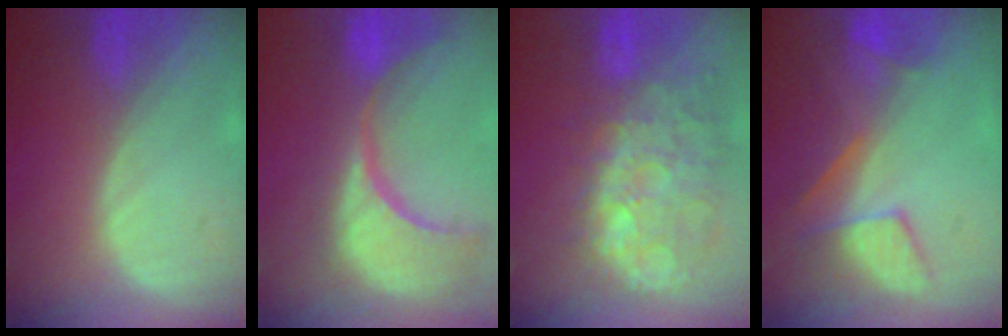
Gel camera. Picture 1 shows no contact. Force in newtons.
{"total": 15.3, "press": 12.2, "slide": 9.3}
{"total": 12.4, "press": 11.3, "slide": 5.1}
{"total": 8.0, "press": 7.4, "slide": 3.0}